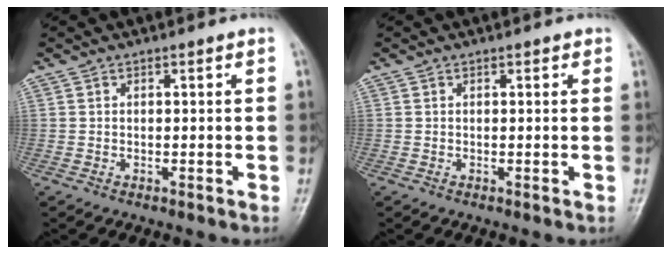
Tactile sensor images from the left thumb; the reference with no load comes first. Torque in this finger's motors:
{"motor_torque": [-0.11, 0.01, 0.00, -0.11, 0.03]}